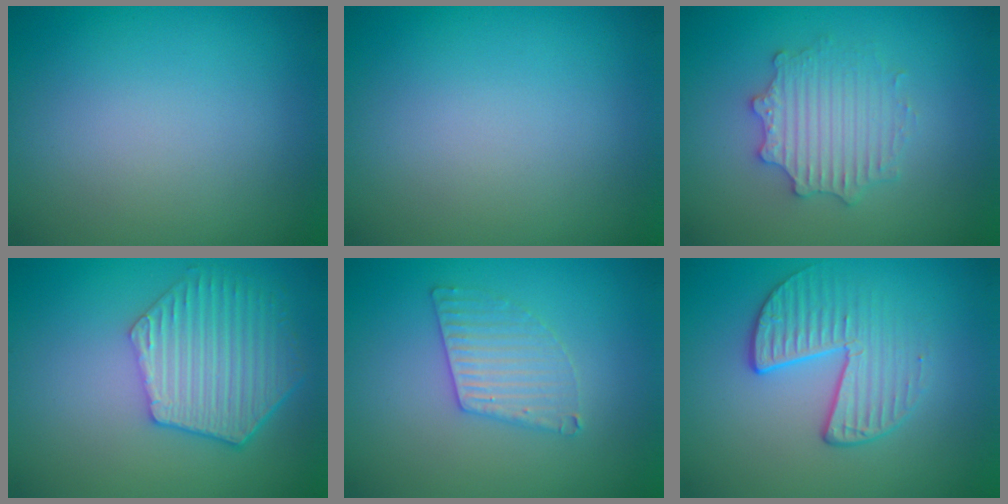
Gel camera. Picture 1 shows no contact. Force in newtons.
{"total": 0.0}
{"total": 3.6, "press": 3.5, "slide": 0.6}
{"total": 5.8, "press": 4.6, "slide": 3.5}
{"total": 2.8, "press": 2.8, "slide": 0.3}
{"total": 3.0, "press": 2.4, "slide": 1.8}